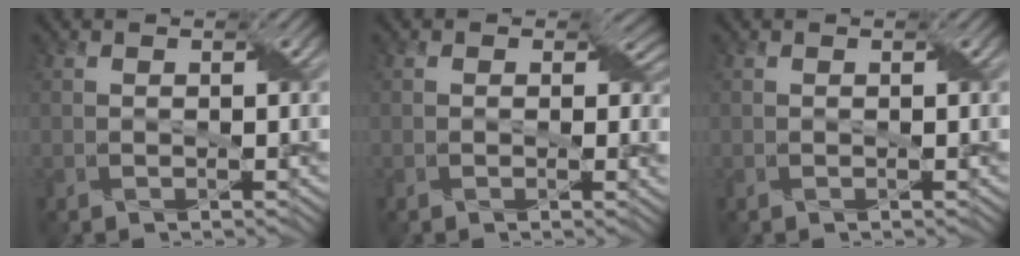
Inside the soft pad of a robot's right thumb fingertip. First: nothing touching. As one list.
[{"total": 3.2, "force": [0.5, 2.3, 2.2], "torque": [-0.025, -0.008, 0.005]}, {"total": 0.0}]